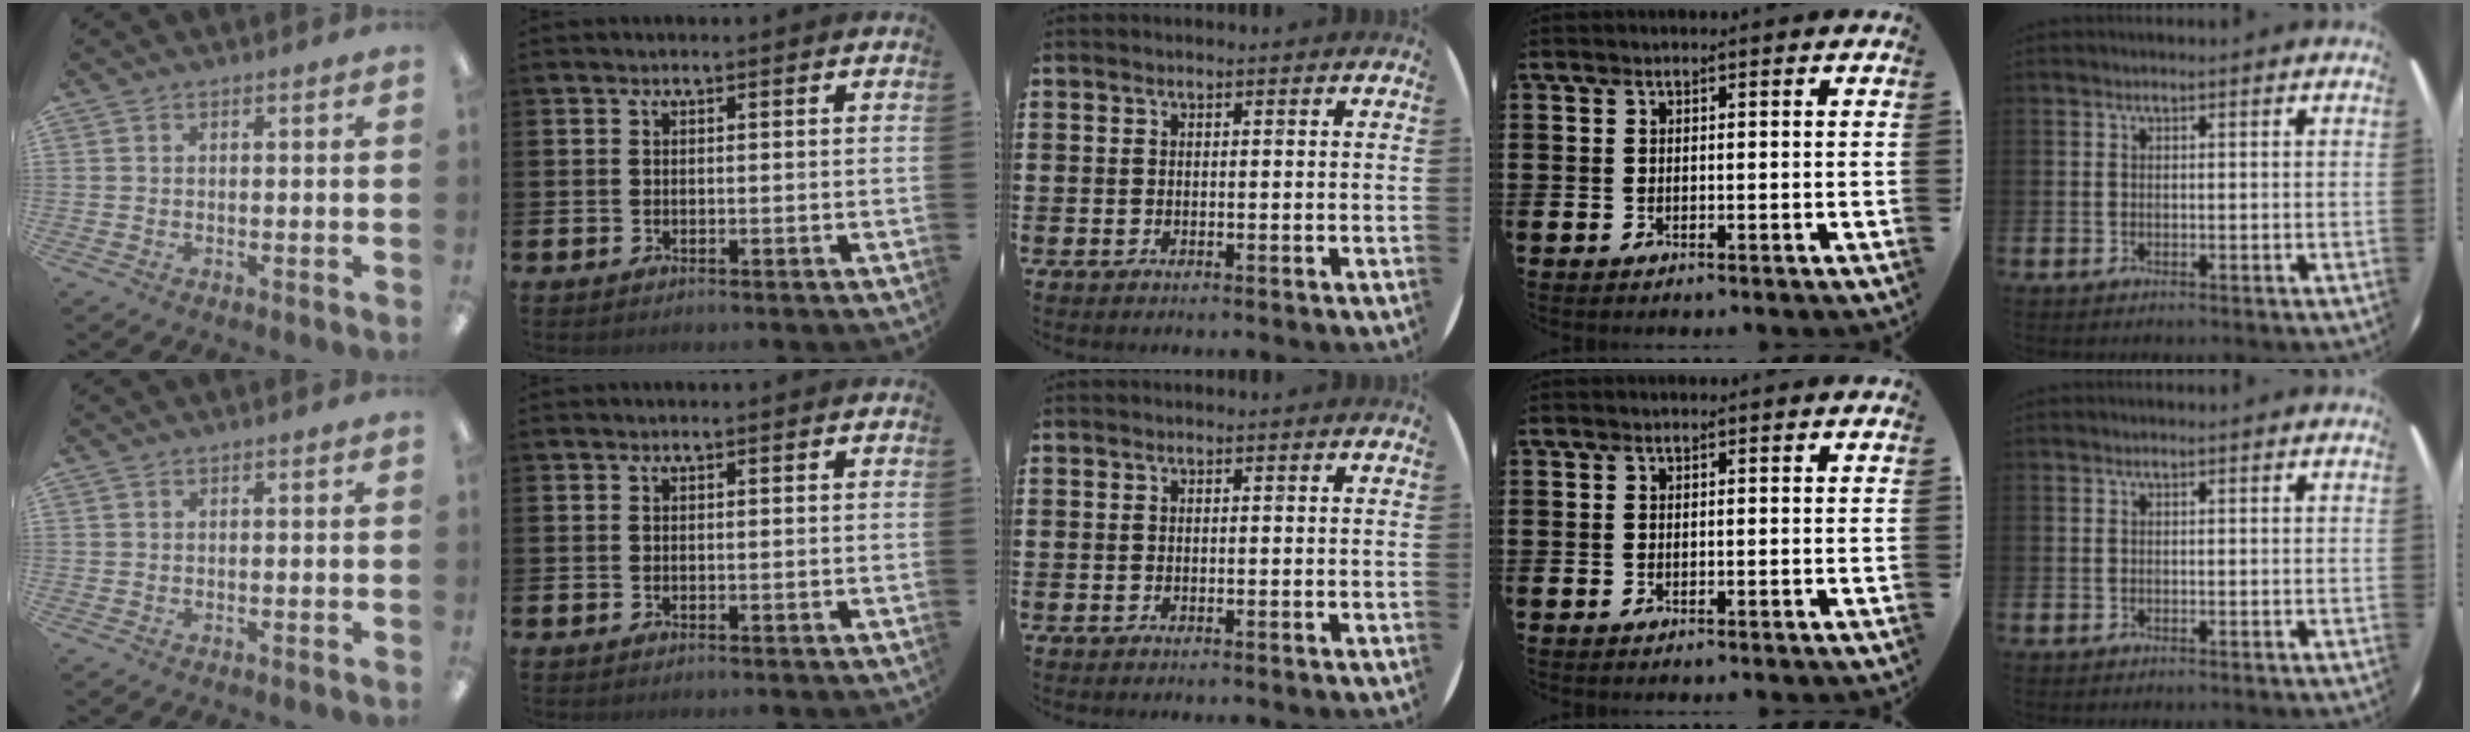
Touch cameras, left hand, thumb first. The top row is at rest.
{}